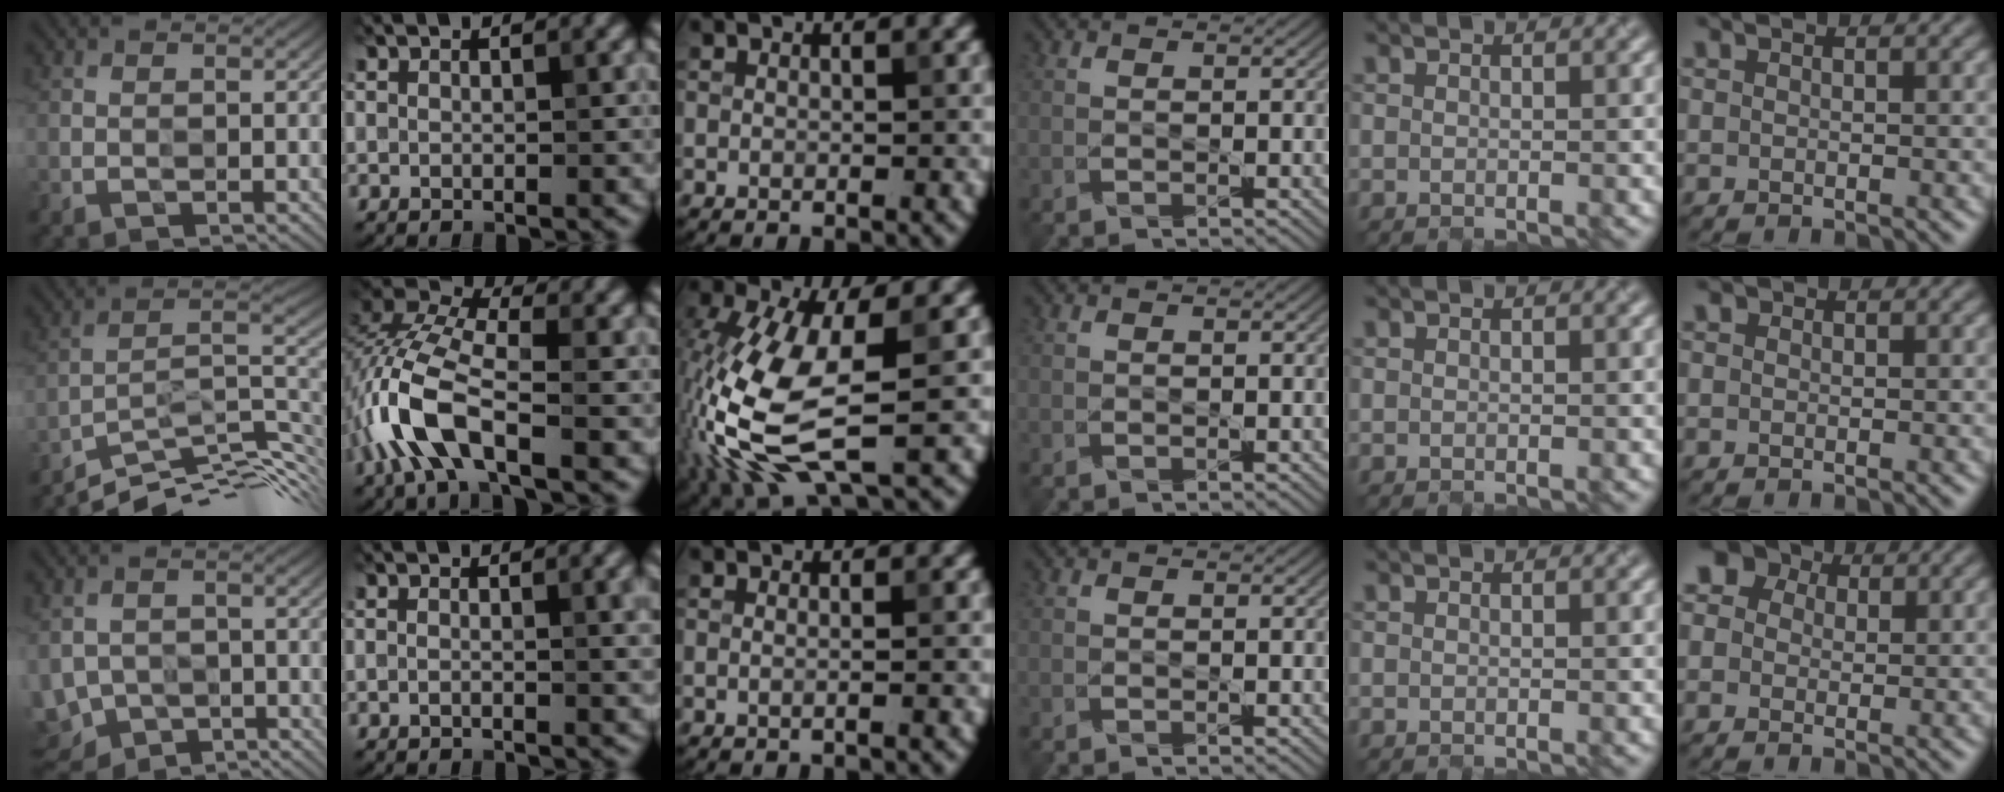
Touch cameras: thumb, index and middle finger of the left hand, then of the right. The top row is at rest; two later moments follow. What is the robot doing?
{"motion": "open", "object": "laptop"}